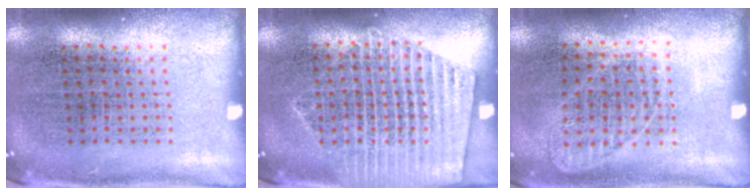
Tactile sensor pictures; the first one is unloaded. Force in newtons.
{"total": 1.7, "press": 1.6, "slide": 0.4}
{"total": 1.0, "press": 0.9, "slide": 0.3}